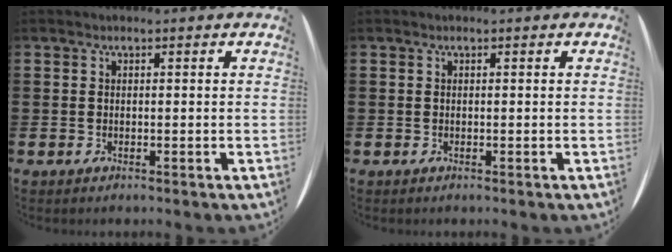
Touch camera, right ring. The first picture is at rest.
{"total": 0.0}